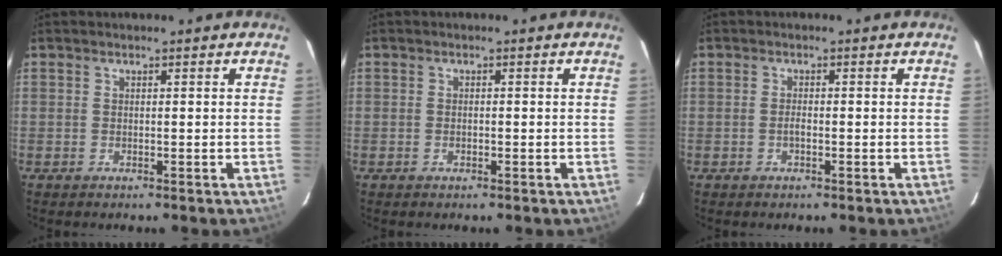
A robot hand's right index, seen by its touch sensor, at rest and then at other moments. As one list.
[{"total": 0.6, "force": [-0.3, 0.3, 0.4], "torque": [-0.007, 0.001, -0.005]}, {"total": 1.0, "force": [-0.4, 0.3, 0.8], "torque": [-0.015, 0.002, -0.008]}]